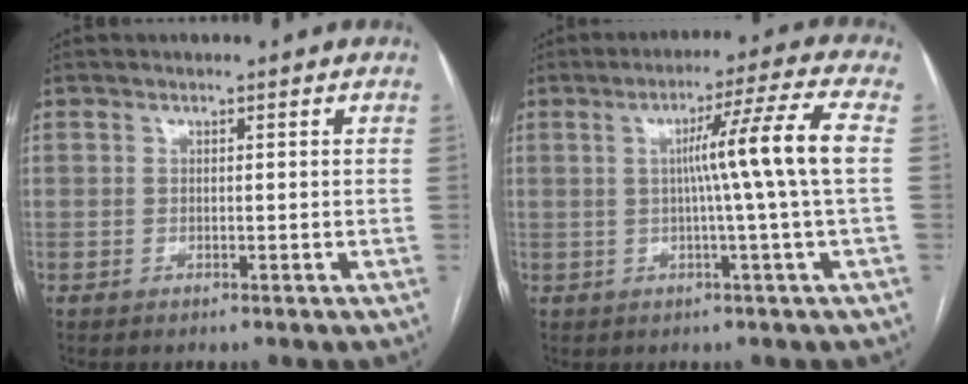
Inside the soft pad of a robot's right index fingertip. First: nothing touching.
{"total": 9.7, "force": [0.6, -2.4, 9.4], "torque": [-0.143, 0.008, 0.014]}